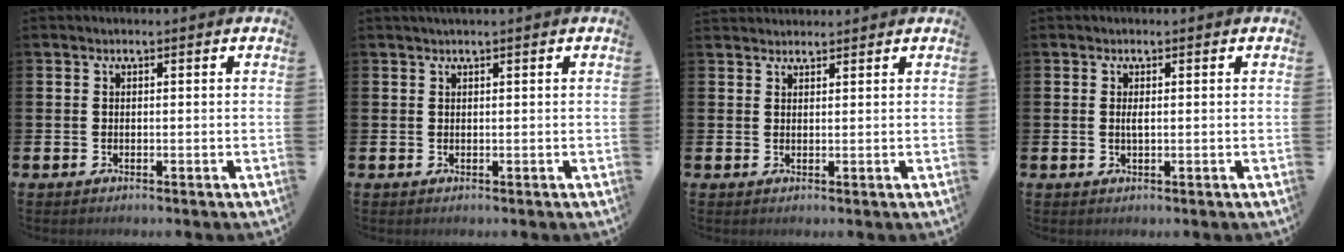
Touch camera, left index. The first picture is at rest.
{"total": 0.7, "force": [0.6, -0.1, 0.4], "torque": [-0.010, 0.003, 0.011]}
{"total": 1.8, "force": [1.7, 0.5, -0.1], "torque": [-0.001, -0.003, 0.032]}
{"total": 1.0, "force": [0.2, 0.2, 0.9], "torque": [-0.025, 0.005, 0.004]}